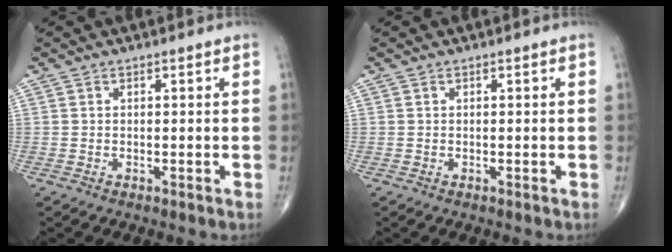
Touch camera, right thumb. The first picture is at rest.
{"total": 0.0}